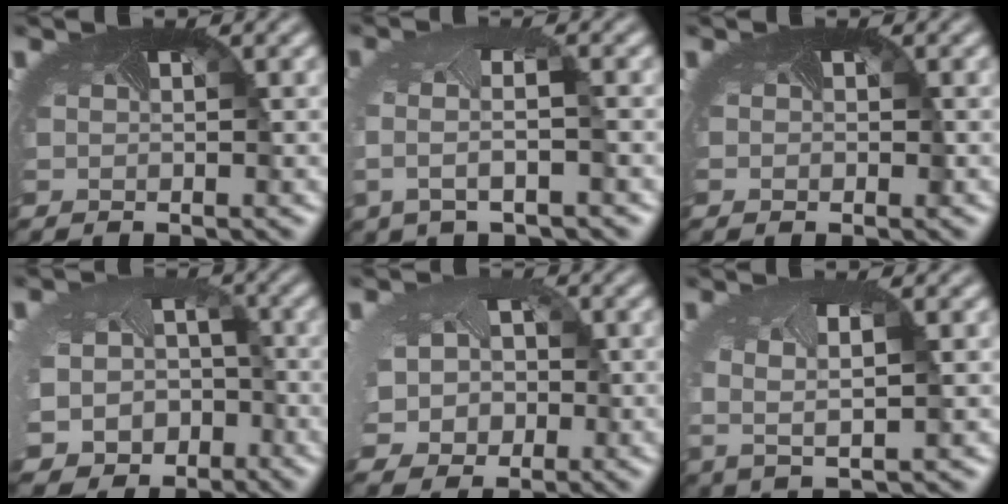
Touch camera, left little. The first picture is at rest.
{"total": 2.4, "force": [-0.6, 0.3, 2.3], "torque": [-0.066, -0.006, -0.014]}
{"total": 0.0}
{"total": 9.5, "force": [-4.6, 7.9, 2.6], "torque": [-0.073, -0.057, -0.074]}
{"total": 6.8, "force": [-1.0, 5.9, 3.3], "torque": [-0.074, -0.025, -0.021]}
{"total": 2.2, "force": [-0.2, 0.7, 2.1], "torque": [-0.067, -0.013, -0.008]}